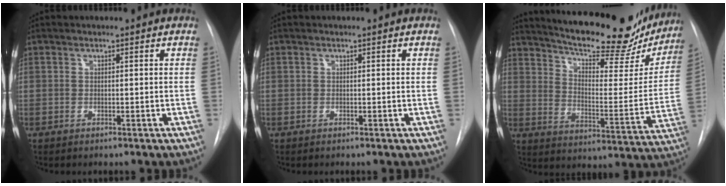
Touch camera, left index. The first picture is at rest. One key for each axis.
{"total": 0.0}
{"total": 25.1, "fx": 21.9, "fy": 6.1, "fz": 10.5, "tx": -0.159, "ty": -0.042, "tz": 0.286}